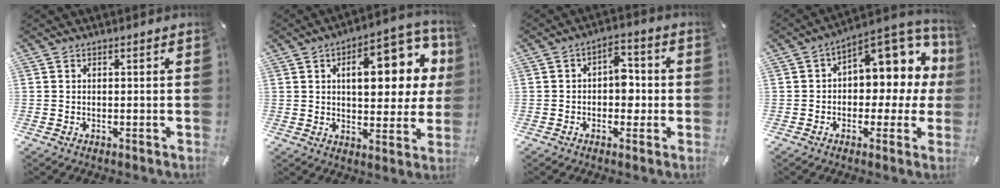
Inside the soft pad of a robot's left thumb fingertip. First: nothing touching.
{"total": 18.0, "force": [5.6, 9.1, 14.5], "torque": [-0.191, -0.019, 0.085]}
{"total": 6.7, "force": [-0.5, 4.7, 4.7], "torque": [-0.056, 0.006, -0.016]}
{"total": 12.1, "force": [4.3, 7.5, 8.4], "torque": [-0.095, -0.042, 0.072]}